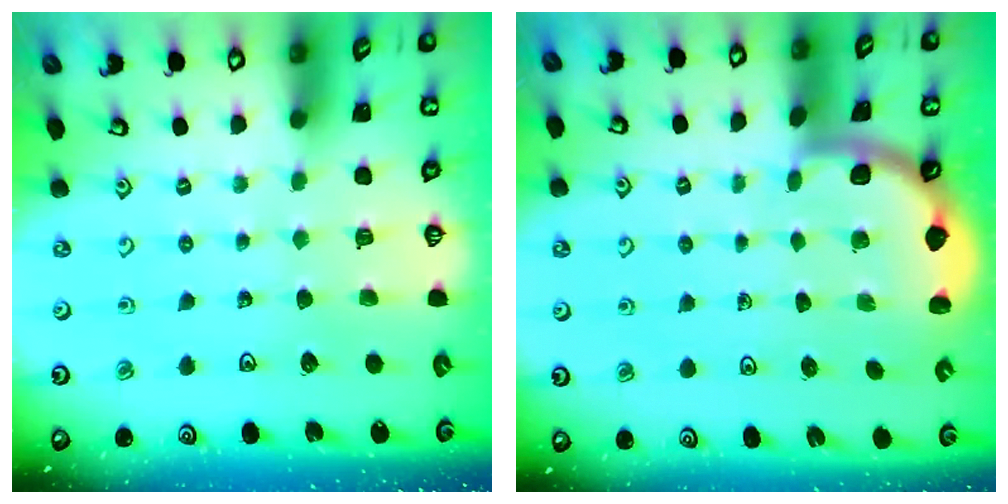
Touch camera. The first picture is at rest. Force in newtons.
{"total": 1.6, "press": 1.6, "slide": 0.1}